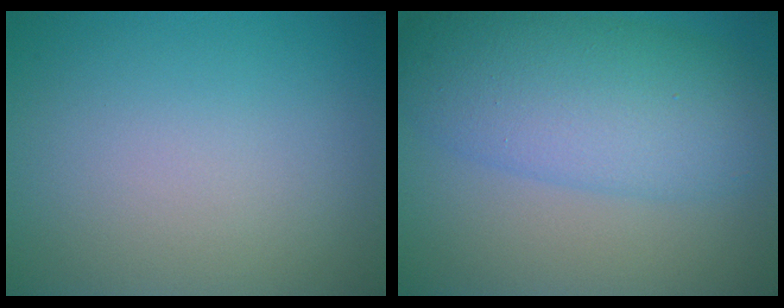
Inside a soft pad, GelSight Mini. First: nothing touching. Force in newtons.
{"total": 8.1, "press": 8.1, "slide": 0.0}